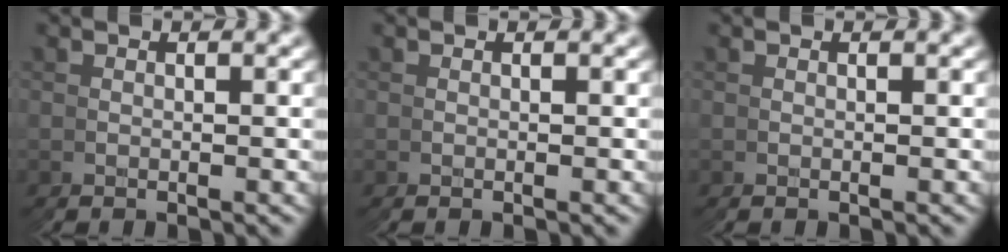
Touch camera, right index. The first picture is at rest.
{"total": 0.0}
{"total": 0.0}